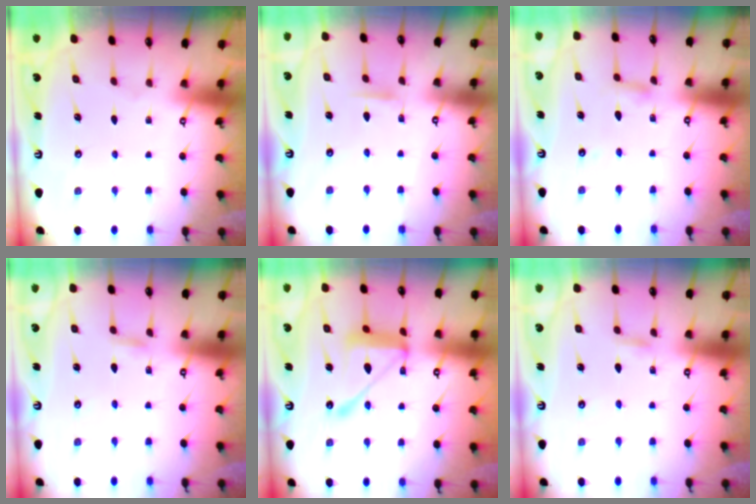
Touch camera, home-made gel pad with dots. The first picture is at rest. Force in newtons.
{"total": 4.0, "press": 3.9, "slide": 0.5}
{"total": 3.0, "press": 3.0, "slide": 0.2}
{"total": 1.4, "press": 1.4, "slide": 0.0}
{"total": 14.1, "press": 14.1, "slide": 1.0}
{"total": 1.4, "press": 1.4, "slide": 0.0}